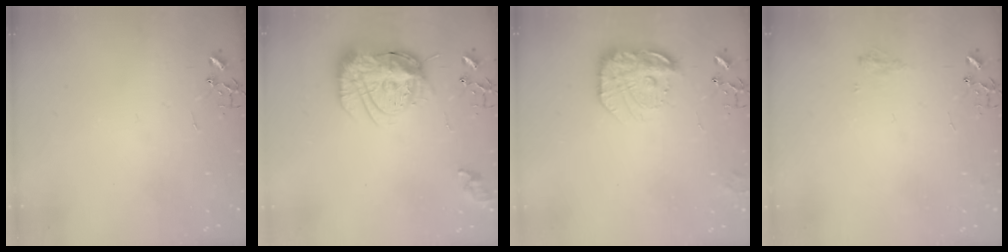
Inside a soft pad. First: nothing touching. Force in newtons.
{"total": 17.6, "press": 17.5, "slide": 1.6}
{"total": 17.1, "press": 17.0, "slide": 1.2}
{"total": 7.7, "press": 7.7, "slide": 0.9}